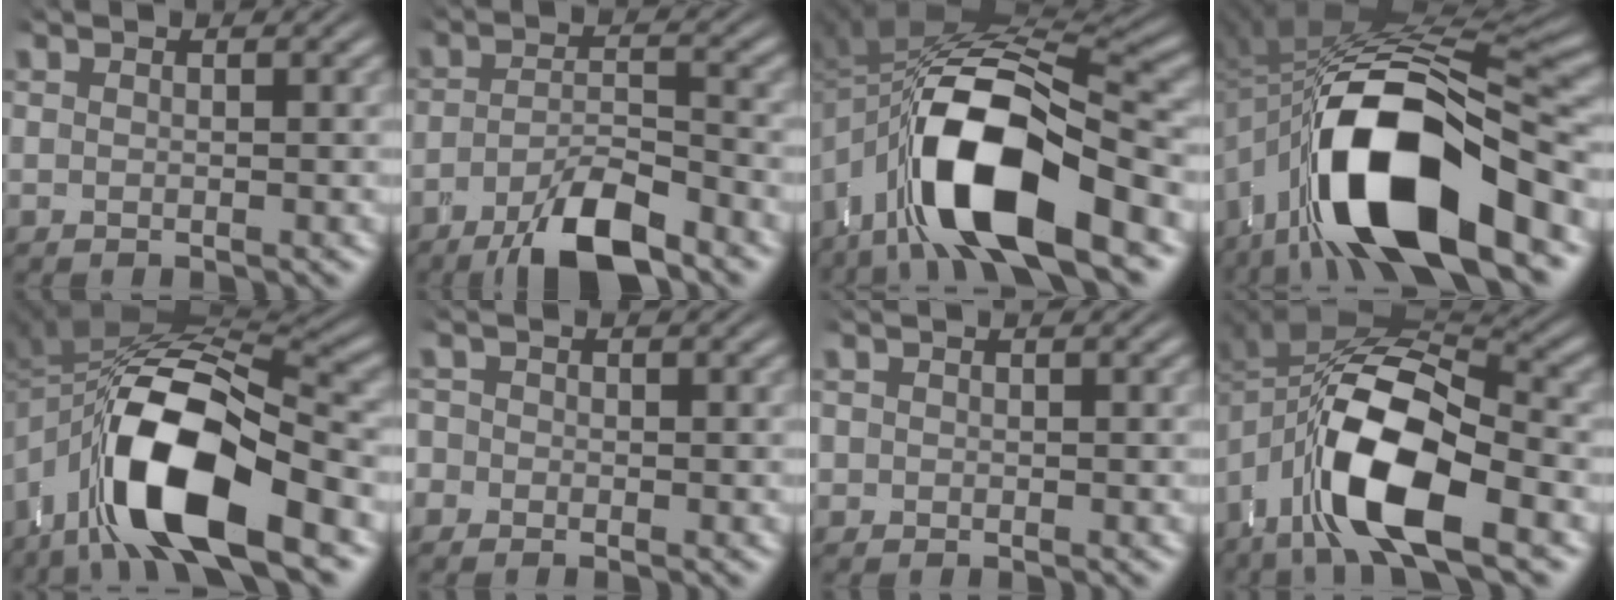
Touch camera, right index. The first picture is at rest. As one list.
[{"total": 6.5, "force": [-4.7, 1.8, 4.0], "torque": [-0.053, -0.003, -0.079]}, {"total": 16.6, "force": [-2.5, 9.0, 13.7], "torque": [-0.252, -0.021, -0.036]}, {"total": 18.9, "force": [-2.9, 9.3, 16.2], "torque": [-0.288, -0.013, -0.043]}, {"total": 14.9, "force": [-3.1, 8.1, 12.2], "torque": [-0.223, -0.021, -0.043]}, {"total": 1.8, "force": [-0.7, 1.7, 0.1], "torque": [-0.005, -0.002, -0.021]}, {"total": 1.6, "force": [-0.1, 1.5, 0.3], "torque": [-0.012, -0.004, -0.005]}, {"total": 12.3, "force": [-2.2, 7.6, 9.4], "torque": [-0.188, -0.028, -0.031]}]